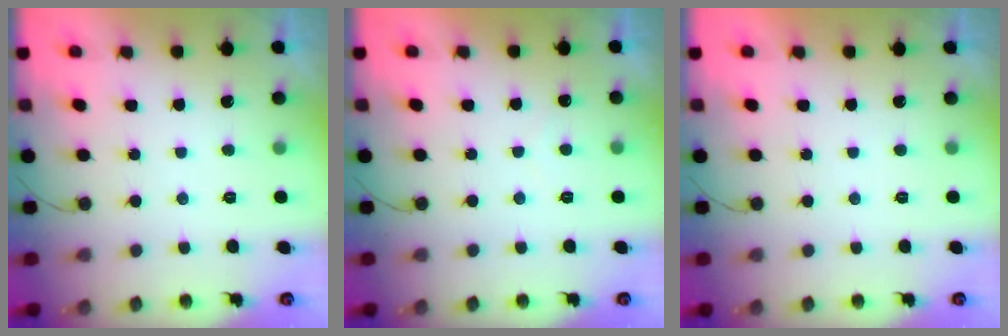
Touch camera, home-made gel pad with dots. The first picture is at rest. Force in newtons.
{"total": 3.5, "press": 3.5, "slide": 0.1}
{"total": 1.8, "press": 1.8, "slide": 0.1}